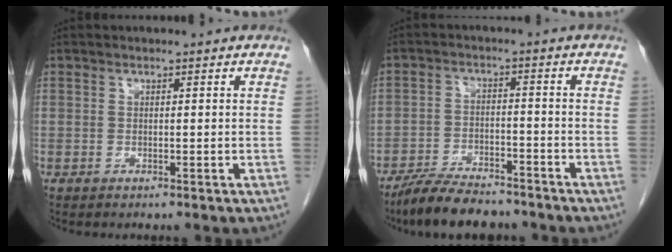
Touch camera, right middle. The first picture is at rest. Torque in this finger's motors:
{"motor_torque": [-0.06, -0.35, -0.08, -0.07]}